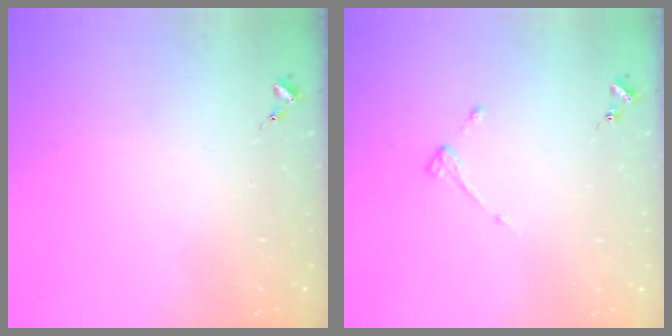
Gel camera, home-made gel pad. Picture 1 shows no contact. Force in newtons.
{"total": 2.9, "press": 2.9, "slide": 0.5}